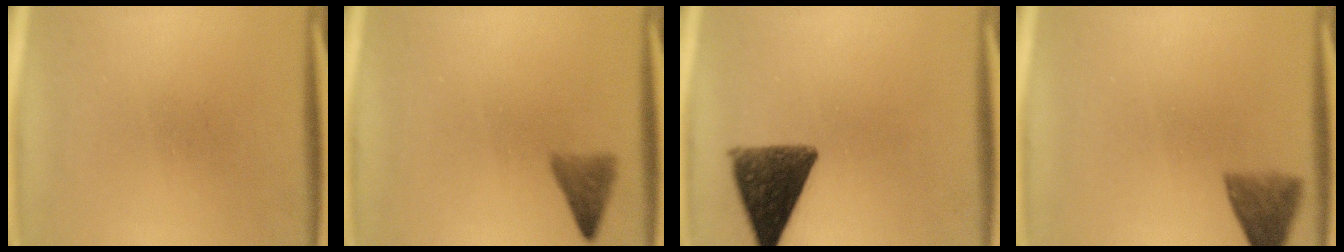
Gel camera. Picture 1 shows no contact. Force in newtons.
{"total": 2.8}
{"total": 10.4}
{"total": 4.8}